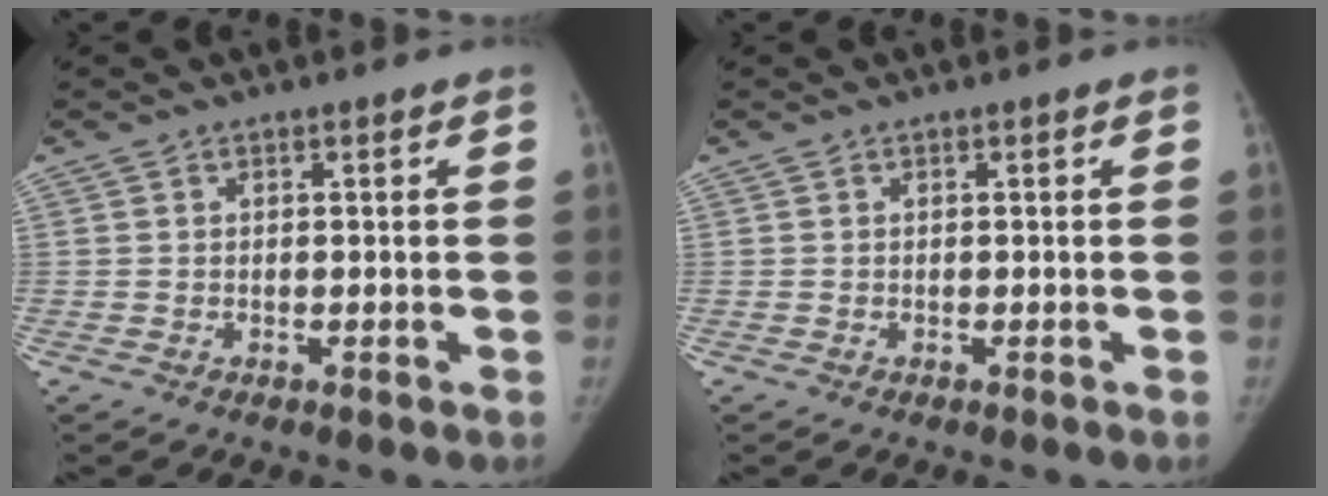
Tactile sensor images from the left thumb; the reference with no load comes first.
{"total": 0.0}